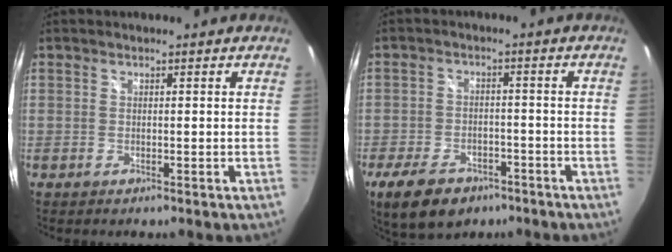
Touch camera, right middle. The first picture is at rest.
{"total": 11.8, "force": [-7.6, 6.7, 6.1], "torque": [-0.145, -0.010, -0.119]}